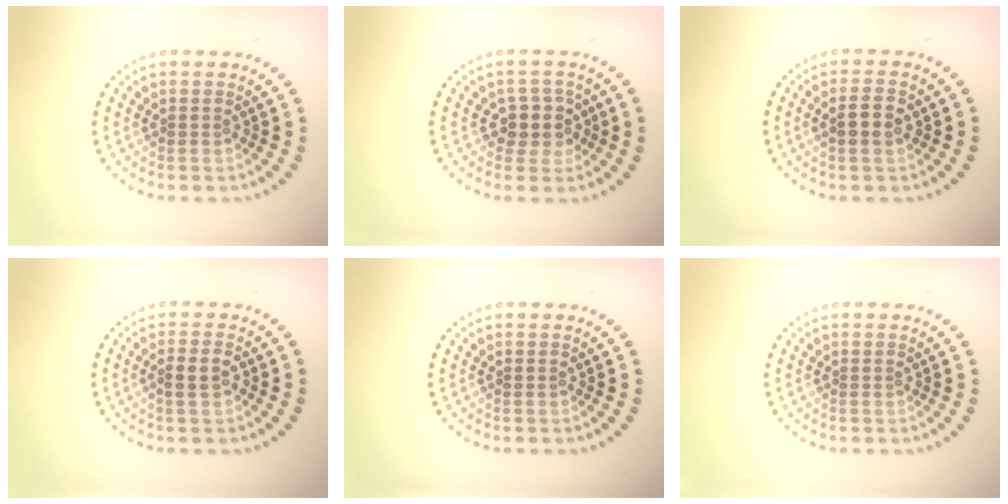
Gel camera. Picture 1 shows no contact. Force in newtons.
{"total": 2.7, "press": 2.3, "slide": 1.4}
{"total": 2.4, "press": 2.4, "slide": 0.3}
{"total": 2.1, "press": 2.1, "slide": 0.6}
{"total": 0.0}
{"total": 0.0}